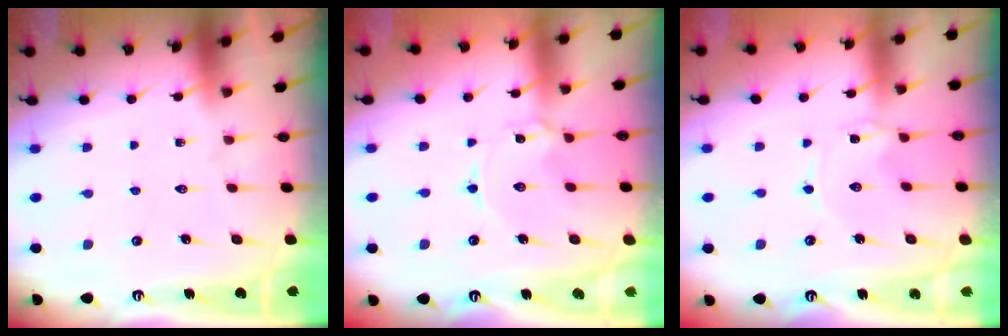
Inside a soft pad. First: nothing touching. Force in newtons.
{"total": 1.8, "press": 1.7, "slide": 0.3}
{"total": 1.1, "press": 1.1, "slide": 0.2}